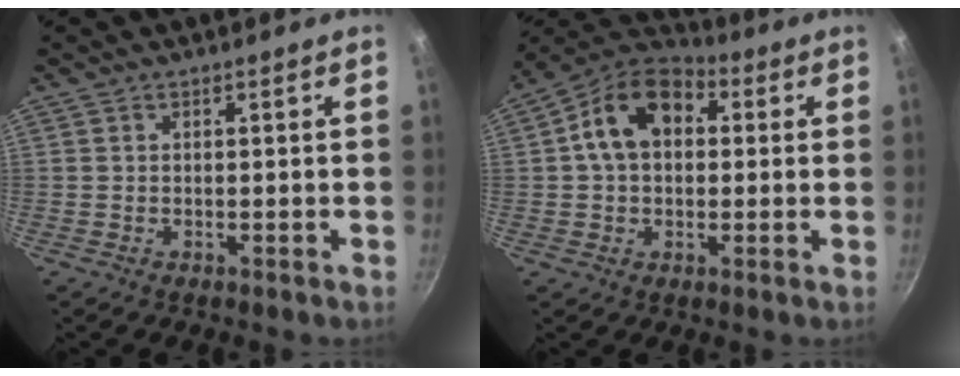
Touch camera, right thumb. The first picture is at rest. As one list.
[{"total": 13.5, "force": [2.5, 9.5, 9.3], "torque": [-0.127, 0.029, 0.021]}]